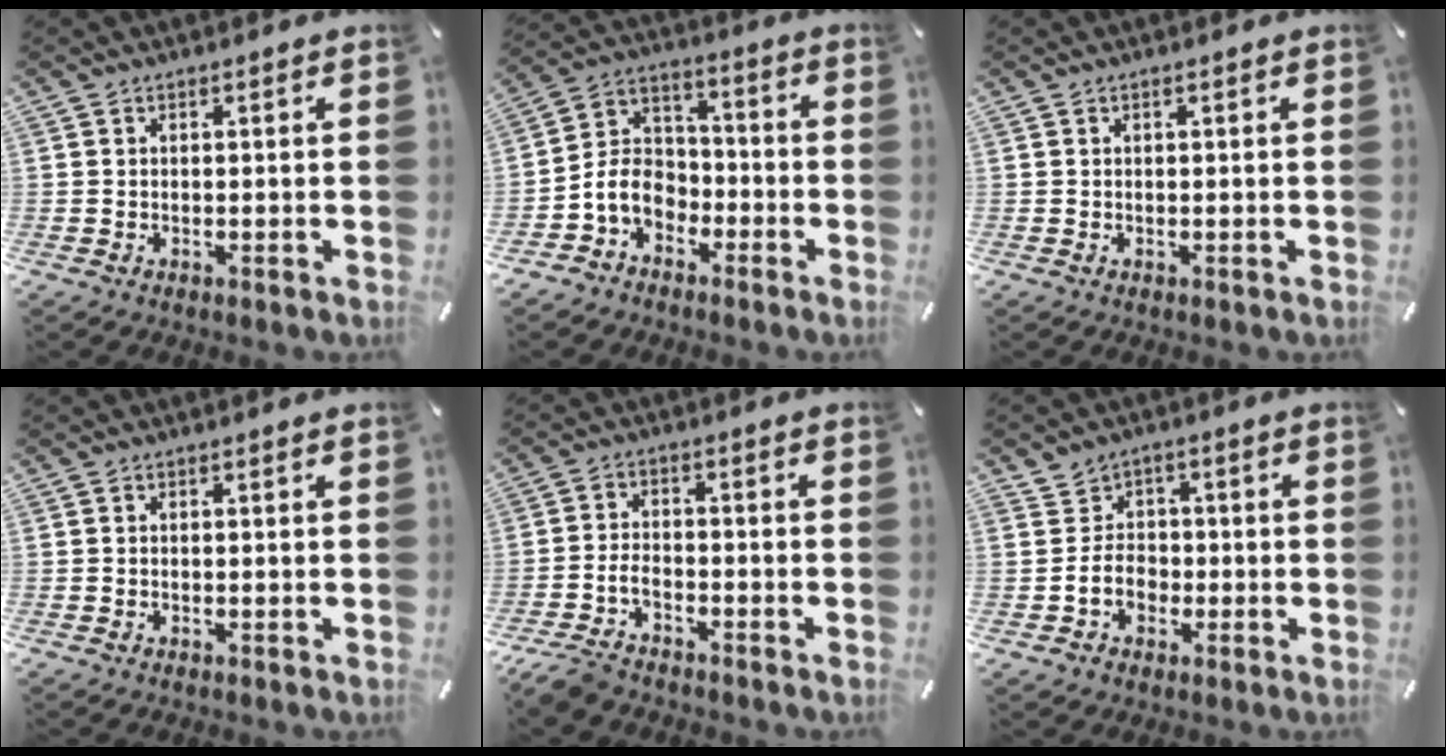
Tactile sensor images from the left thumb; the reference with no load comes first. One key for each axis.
{"total": 9.0, "fx": -4.3, "fy": 7.3, "fz": 3.0, "tx": -0.077, "ty": 0.028, "tz": -0.082}
{"total": 0.0}
{"total": 0.0}
{"total": 5.1, "fx": -3.8, "fy": 2.1, "fz": 2.5, "tx": -0.067, "ty": 0.012, "tz": -0.078}
{"total": 6.0, "fx": -0.7, "fy": 5.5, "fz": 2.4, "tx": -0.035, "ty": 0.012, "tz": -0.012}